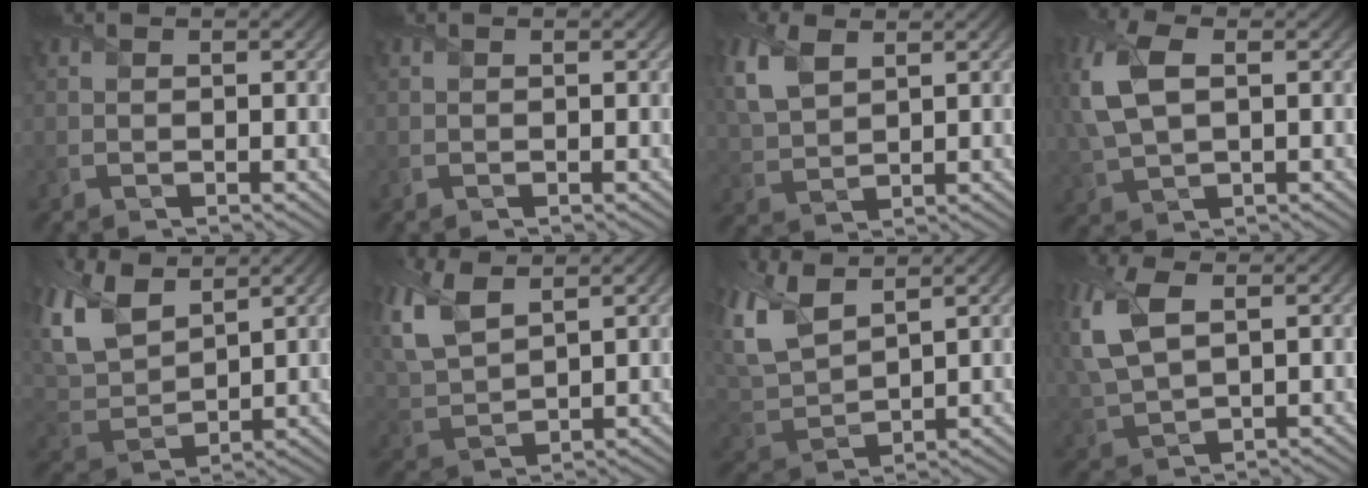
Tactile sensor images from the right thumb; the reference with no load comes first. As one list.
[{"total": 0.0}, {"total": 6.9, "force": [3.2, 3.8, 4.8], "torque": [-0.142, 0.014, 0.066]}, {"total": 9.2, "force": [1.7, 5.3, 7.3], "torque": [-0.219, 0.009, 0.030]}, {"total": 10.7, "force": [6.3, 5.5, 6.7], "torque": [-0.194, 0.023, 0.127]}, {"total": 8.9, "force": [4.7, 4.1, 6.3], "torque": [-0.179, 0.013, 0.098]}, {"total": 9.1, "force": [5.5, 4.1, 6.0], "torque": [-0.170, 0.015, 0.111]}, {"total": 9.4, "force": [2.5, 4.9, 7.6], "torque": [-0.227, 0.011, 0.048]}]